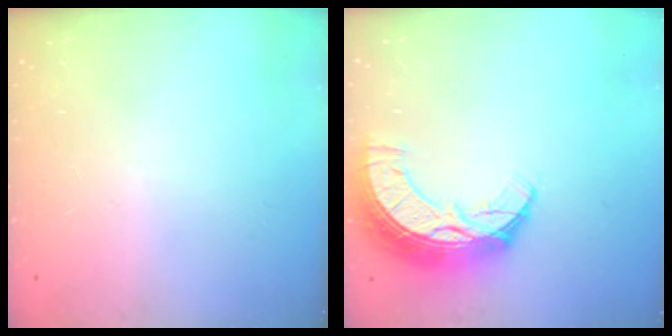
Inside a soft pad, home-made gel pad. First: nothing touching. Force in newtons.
{"total": 13.4, "press": 13.3, "slide": 0.9}